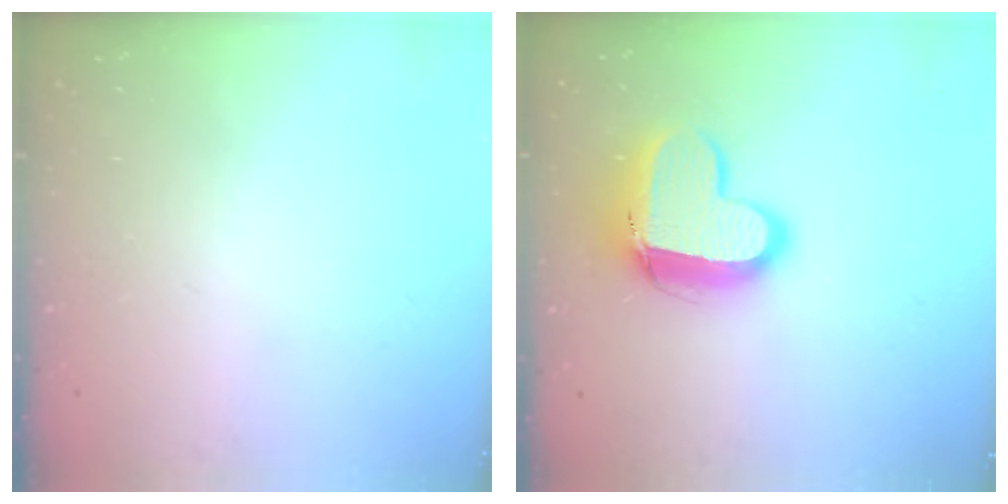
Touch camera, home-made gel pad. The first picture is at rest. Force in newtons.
{"total": 13.5, "press": 13.5, "slide": 1.4}